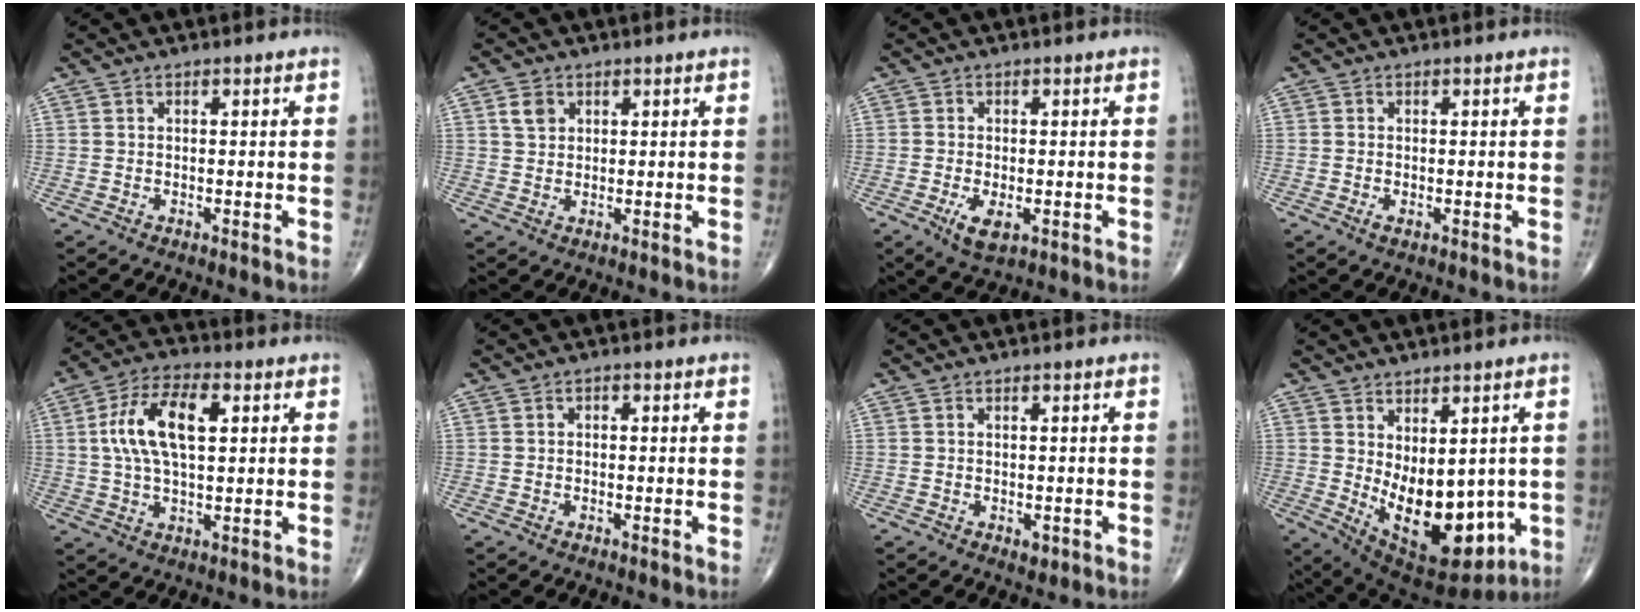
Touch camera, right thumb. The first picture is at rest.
{"total": 3.1, "force": [1.3, 2.4, 1.5], "torque": [-0.018, -0.002, 0.026]}
{"total": 4.4, "force": [-1.5, 2.1, 3.5], "torque": [-0.061, -0.007, -0.021]}
{"total": 1.0, "force": [-0.3, 0.6, 0.7], "torque": [-0.014, -0.002, -0.007]}
{"total": 13.1, "force": [2.6, 6.3, 11.1], "torque": [-0.213, 0.015, 0.045]}
{"total": 1.0, "force": [0.1, 0.7, 0.7], "torque": [-0.006, 0.005, -0.001]}
{"total": 1.4, "force": [-0.4, 0.9, 1.0], "torque": [-0.008, -0.002, -0.003]}
{"total": 16.8, "force": [-1.5, 9.0, 14.1], "torque": [-0.187, -0.025, 0.008]}